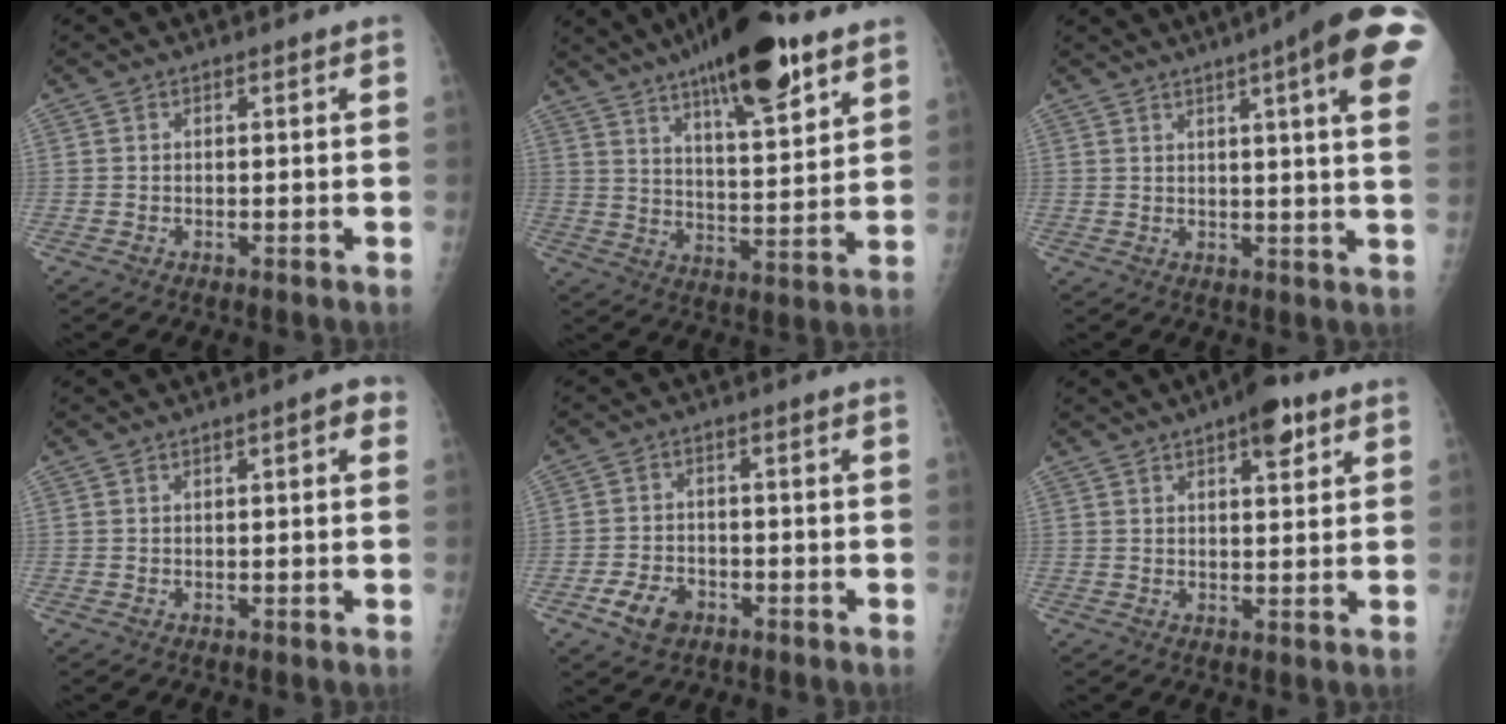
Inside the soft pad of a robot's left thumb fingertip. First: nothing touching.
{"total": 20.2, "force": [12.5, 5.7, 14.9], "torque": [-0.217, -0.048, 0.199]}
{"total": 16.6, "force": [7.9, 1.8, 14.5], "torque": [-0.183, -0.016, 0.082]}
{"total": 2.8, "force": [1.0, 0.9, 2.4], "torque": [-0.026, 0.002, 0.010]}
{"total": 5.3, "force": [-2.9, 3.3, 2.9], "torque": [-0.051, 0.013, -0.050]}
{"total": 6.8, "force": [3.8, 2.6, 5.0], "torque": [-0.054, -0.013, 0.047]}